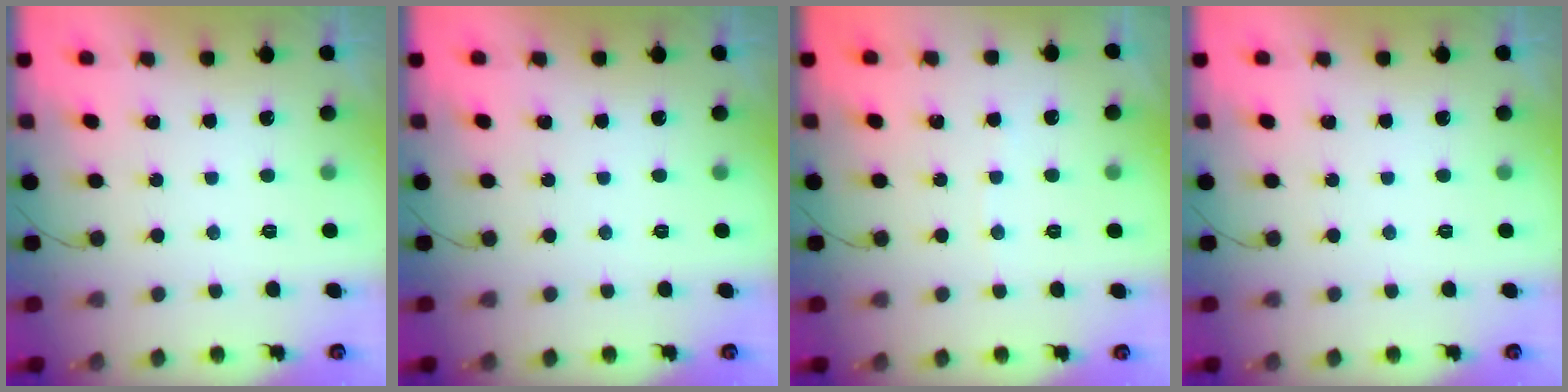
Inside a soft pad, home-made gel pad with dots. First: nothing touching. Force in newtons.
{"total": 0.0}
{"total": 2.6, "press": 2.6, "slide": 0.3}
{"total": 0.0}